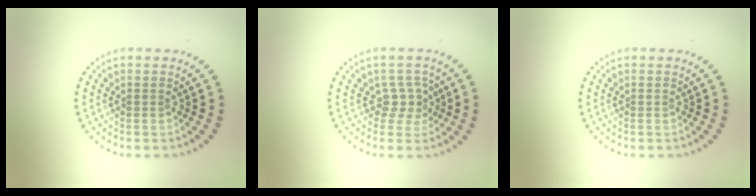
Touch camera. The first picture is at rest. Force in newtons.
{"total": 2.2, "press": 1.6, "slide": 1.5}
{"total": 0.0}